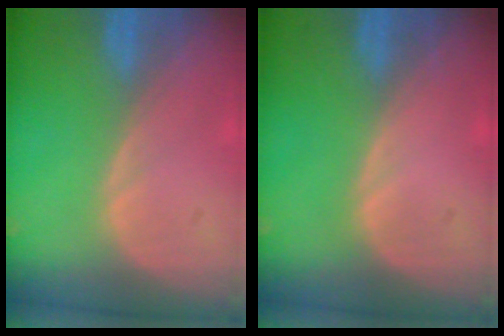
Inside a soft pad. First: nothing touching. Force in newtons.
{"total": 0.0}